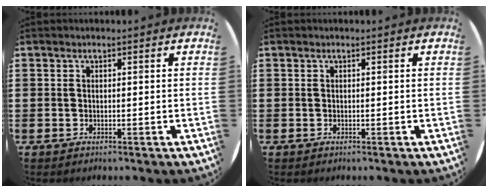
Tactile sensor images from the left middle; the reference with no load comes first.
{"total": 0.0}